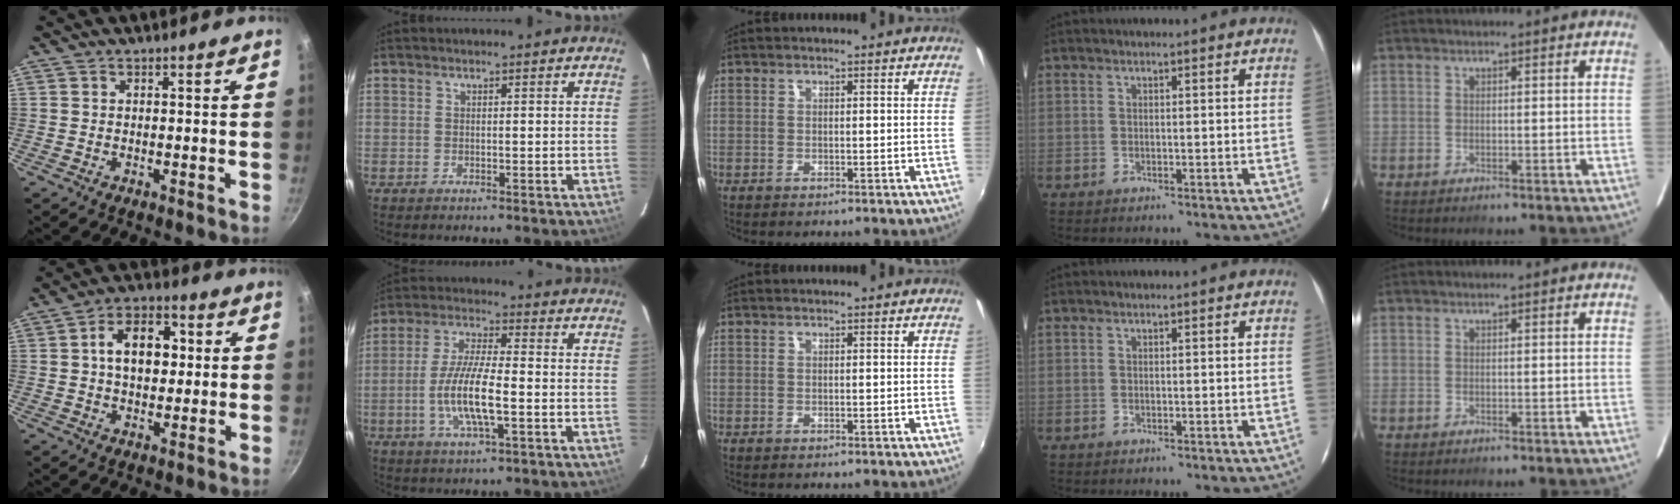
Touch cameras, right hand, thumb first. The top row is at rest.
{"thumb": {"total": 11.0, "force": [1.5, 7.4, 8.0], "torque": [-0.091, 0.016, 0.013]}, "index": {"total": 10.5, "force": [-2.8, 2.1, 10.0], "torque": [-0.200, -0.003, -0.056]}}